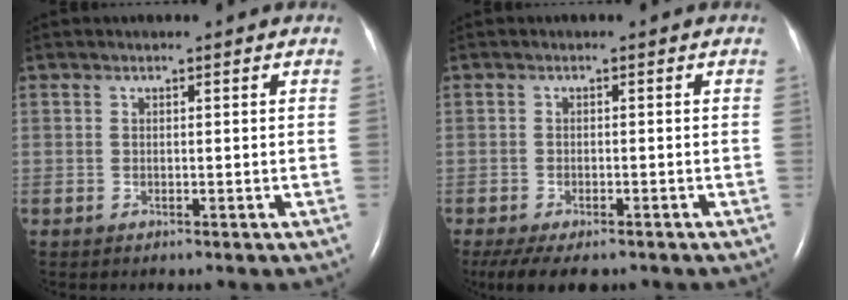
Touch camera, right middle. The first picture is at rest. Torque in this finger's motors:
{"motor_torque": [0.51, -0.41, 0.20, 0.05]}